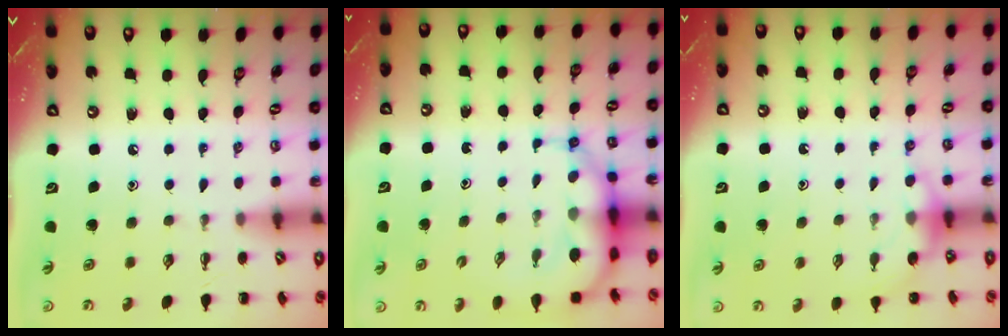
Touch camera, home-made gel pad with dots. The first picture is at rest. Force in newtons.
{"total": 7.9, "press": 7.5, "slide": 2.2}
{"total": 6.1, "press": 5.9, "slide": 1.5}